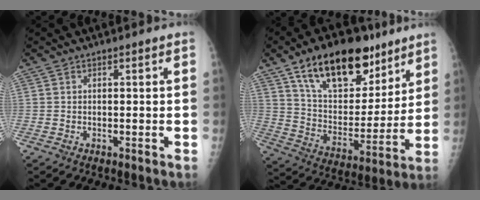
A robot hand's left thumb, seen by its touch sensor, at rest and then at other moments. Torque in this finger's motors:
{"motor_torque": [0.59, 0.37, 1.42, -1.35, 0.18]}